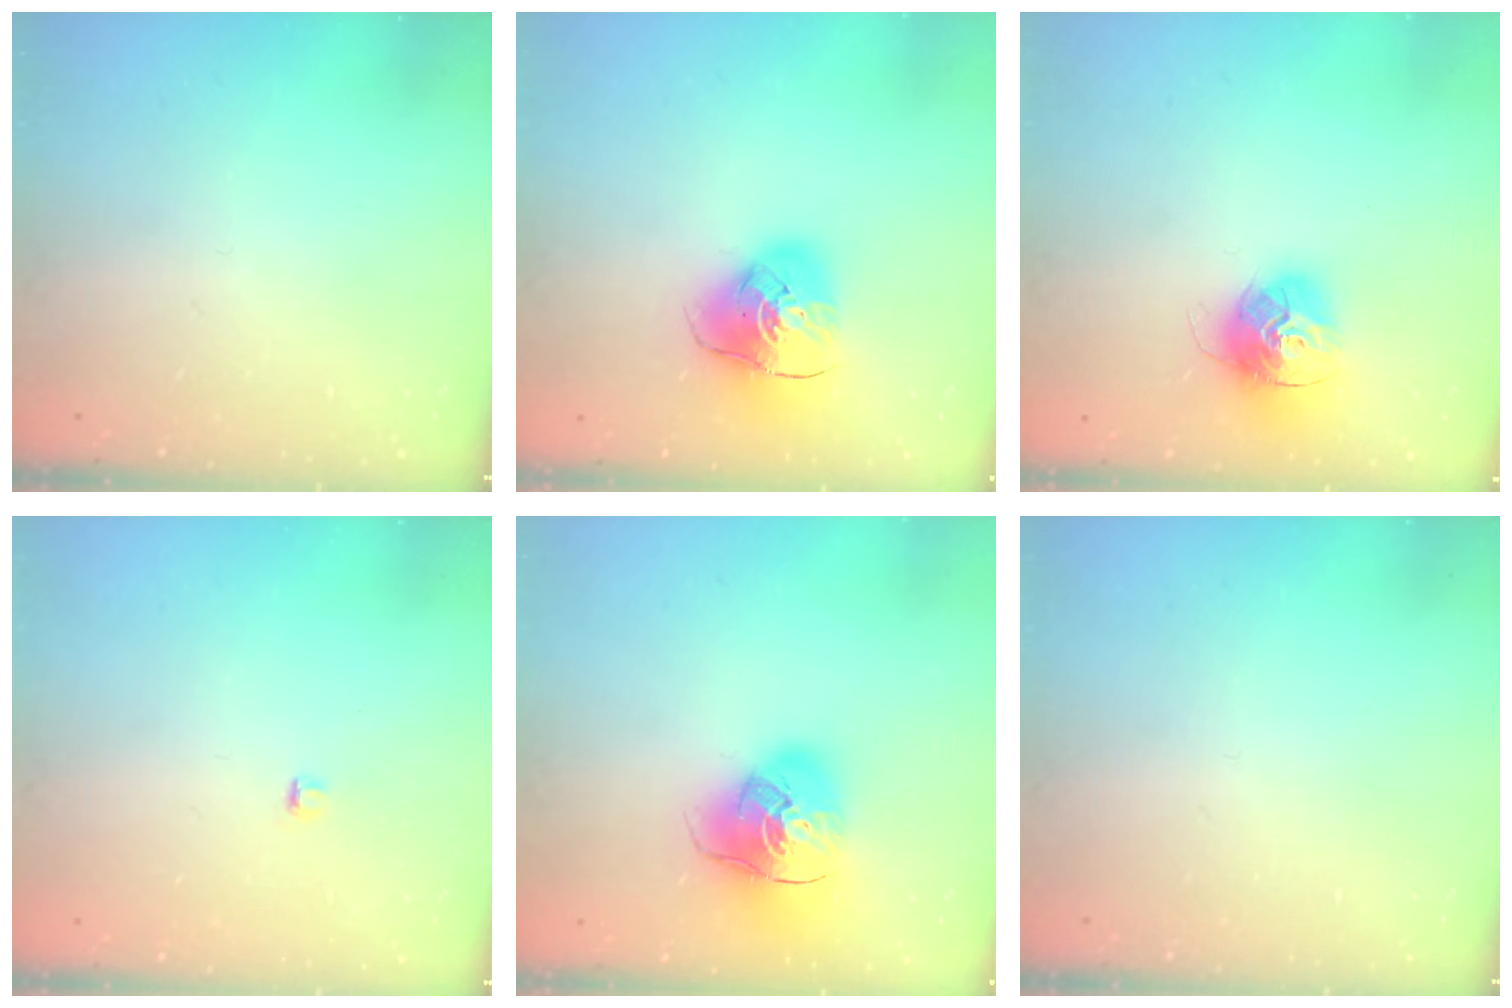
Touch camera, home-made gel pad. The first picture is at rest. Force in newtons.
{"total": 10.6, "press": 10.5, "slide": 1.2}
{"total": 14.5, "press": 14.4, "slide": 1.4}
{"total": 2.8, "press": 2.7, "slide": 0.3}
{"total": 16.2, "press": 16.0, "slide": 2.4}
{"total": 0.0}